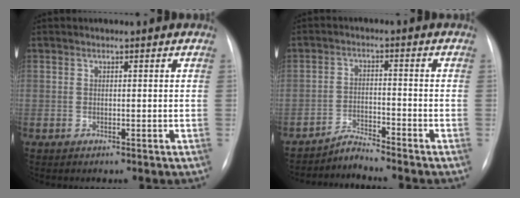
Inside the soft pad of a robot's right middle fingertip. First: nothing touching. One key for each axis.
{"total": 3.2, "fx": -3.0, "fy": -0.9, "fz": -0.6, "tx": 0.007, "ty": -0.018, "tz": -0.052}